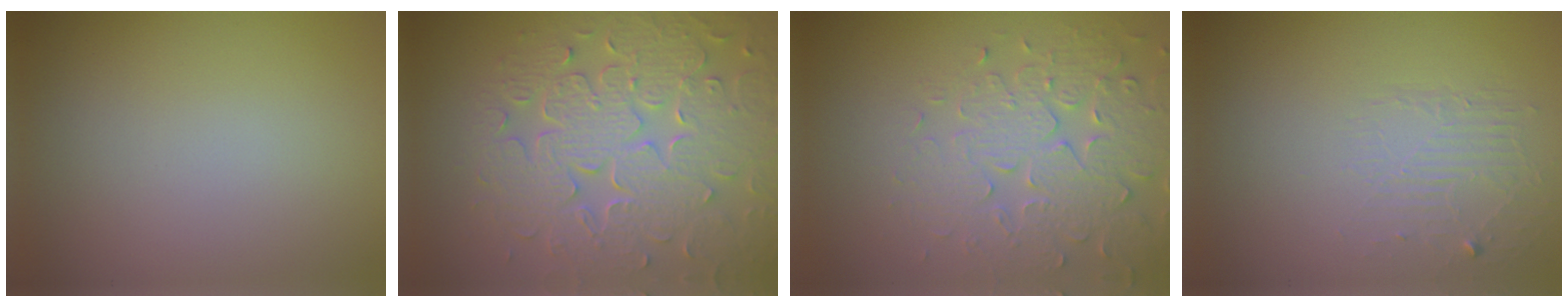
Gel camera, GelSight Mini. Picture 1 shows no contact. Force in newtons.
{"total": 8.7, "press": 6.3, "slide": 6.0}
{"total": 5.1, "press": 4.7, "slide": 1.9}
{"total": 1.8, "press": 0.4, "slide": 1.8}